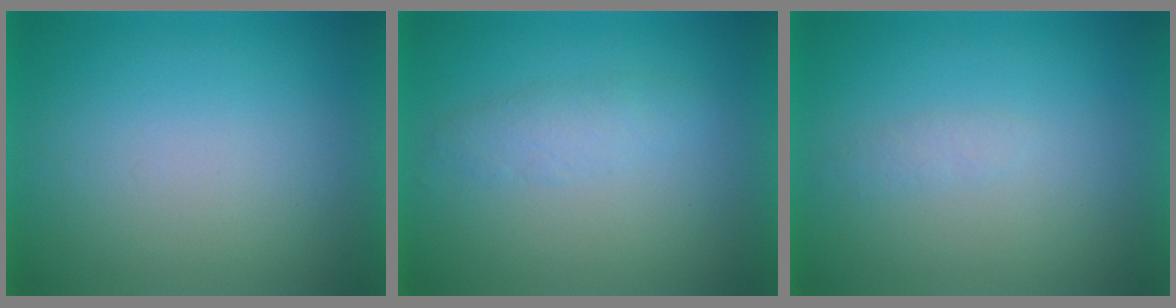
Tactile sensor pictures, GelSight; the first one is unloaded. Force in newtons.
{"total": 2.4}
{"total": 1.3}